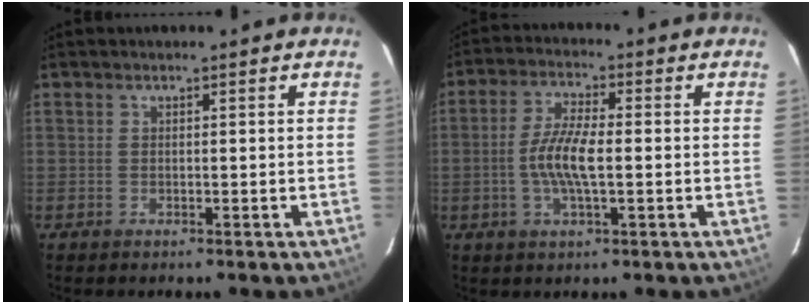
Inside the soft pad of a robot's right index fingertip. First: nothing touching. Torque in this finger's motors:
{"motor_torque": [0.20, 0.00, 0.33, 0.13]}